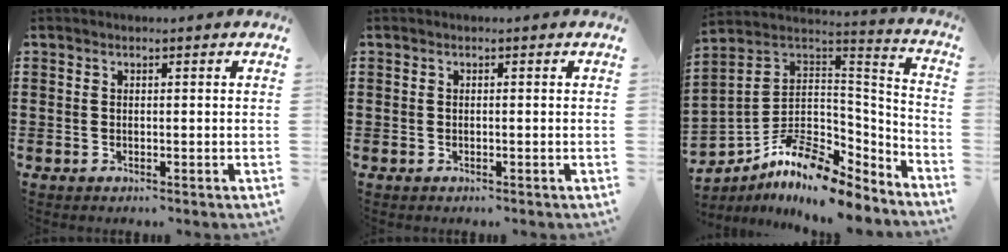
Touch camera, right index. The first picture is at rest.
{"total": 0.0}
{"total": 9.5, "force": [-7.2, 4.0, 4.8], "torque": [-0.101, 0.010, -0.138]}